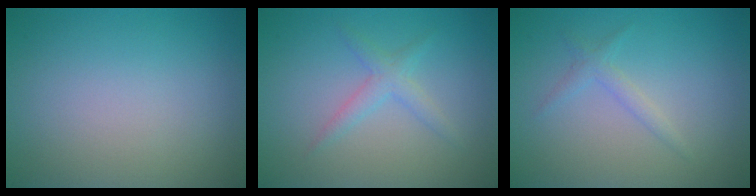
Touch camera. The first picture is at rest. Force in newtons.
{"total": 1.8, "press": 1.8, "slide": 0.2}
{"total": 1.3, "press": 1.3, "slide": 0.0}